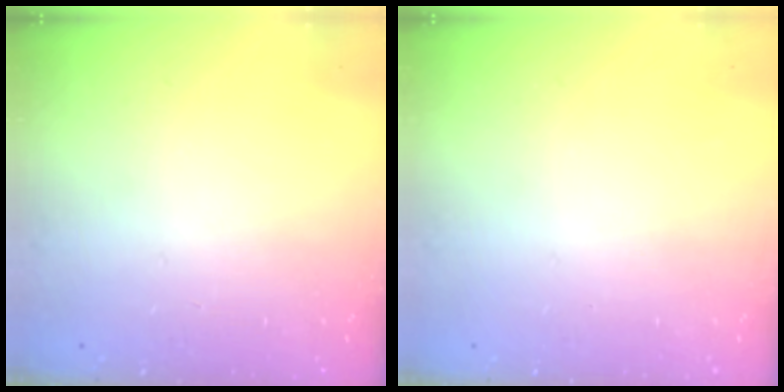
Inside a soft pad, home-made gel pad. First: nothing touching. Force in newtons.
{"total": 0.0}